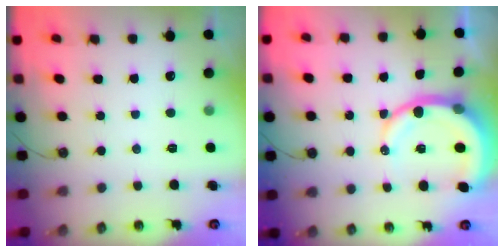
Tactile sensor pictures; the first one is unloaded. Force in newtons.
{"total": 11.0, "press": 10.8, "slide": 1.5}